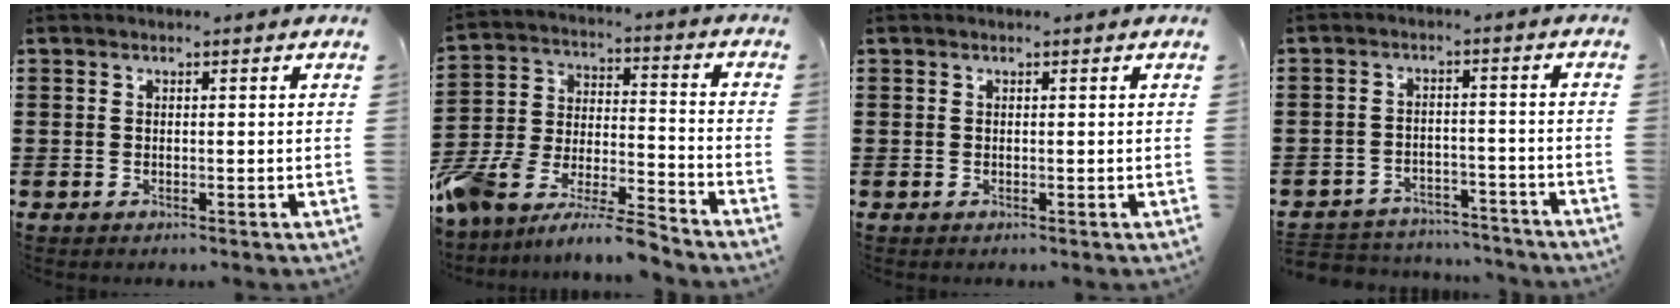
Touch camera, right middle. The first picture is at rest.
{"total": 9.9, "force": [-9.5, 0.8, 2.4], "torque": [-0.046, 0.016, -0.192]}
{"total": 0.0}
{"total": 4.4, "force": [-4.3, 0.7, -0.2], "torque": [-0.008, 0.004, -0.094]}